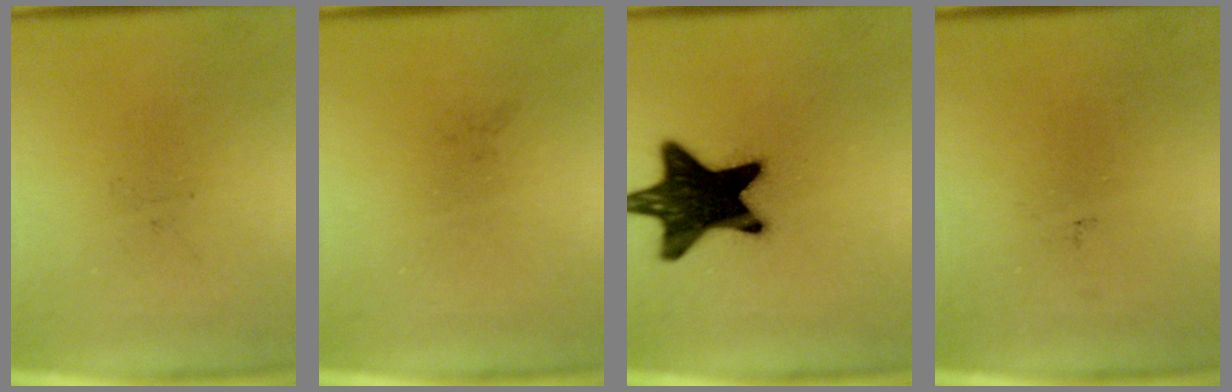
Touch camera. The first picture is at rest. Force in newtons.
{"total": 0.0}
{"total": 19.0}
{"total": 0.0}